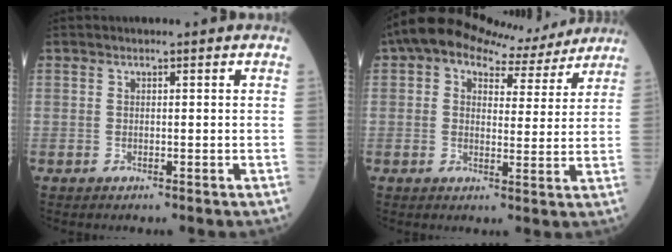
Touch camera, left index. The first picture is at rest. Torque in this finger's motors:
{"motor_torque": [1.07, -1.07, 0.68, 0.11]}